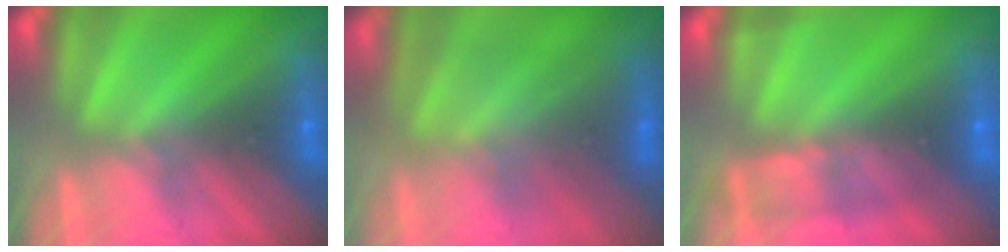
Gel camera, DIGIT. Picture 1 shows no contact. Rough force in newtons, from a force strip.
{"total": 3.7}
{"total": 2.4}